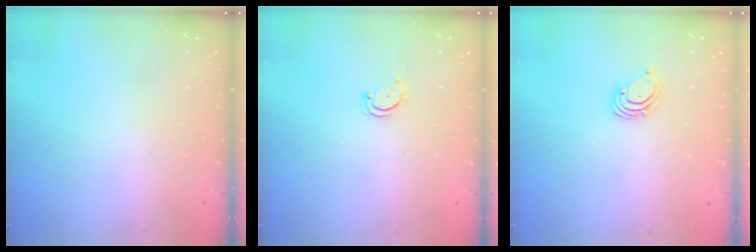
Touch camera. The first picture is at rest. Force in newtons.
{"total": 3.0, "press": 3.0, "slide": 0.2}
{"total": 1.6, "press": 1.6, "slide": 0.1}